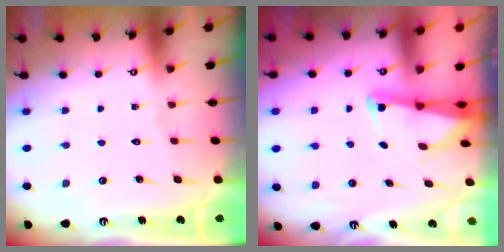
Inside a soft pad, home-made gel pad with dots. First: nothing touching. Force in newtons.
{"total": 2.5, "press": 2.4, "slide": 0.3}